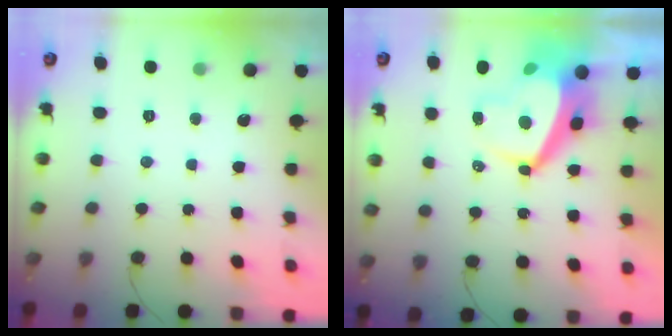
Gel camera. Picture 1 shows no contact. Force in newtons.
{"total": 8.8, "press": 8.8, "slide": 0.7}